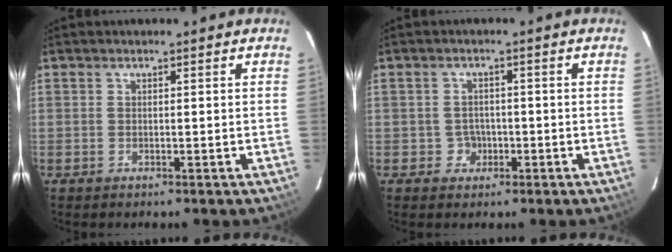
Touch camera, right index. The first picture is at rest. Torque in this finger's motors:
{"motor_torque": [-0.13, -0.01, -0.05, -0.01]}